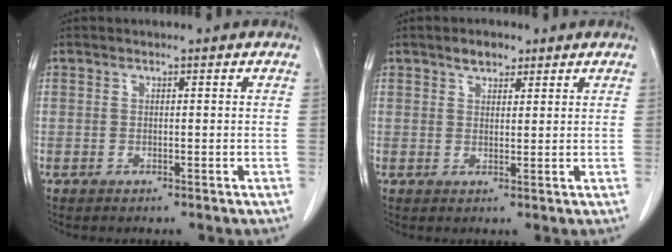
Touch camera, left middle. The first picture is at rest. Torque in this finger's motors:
{"motor_torque": [0.31, -0.29, 0.00, 0.00]}